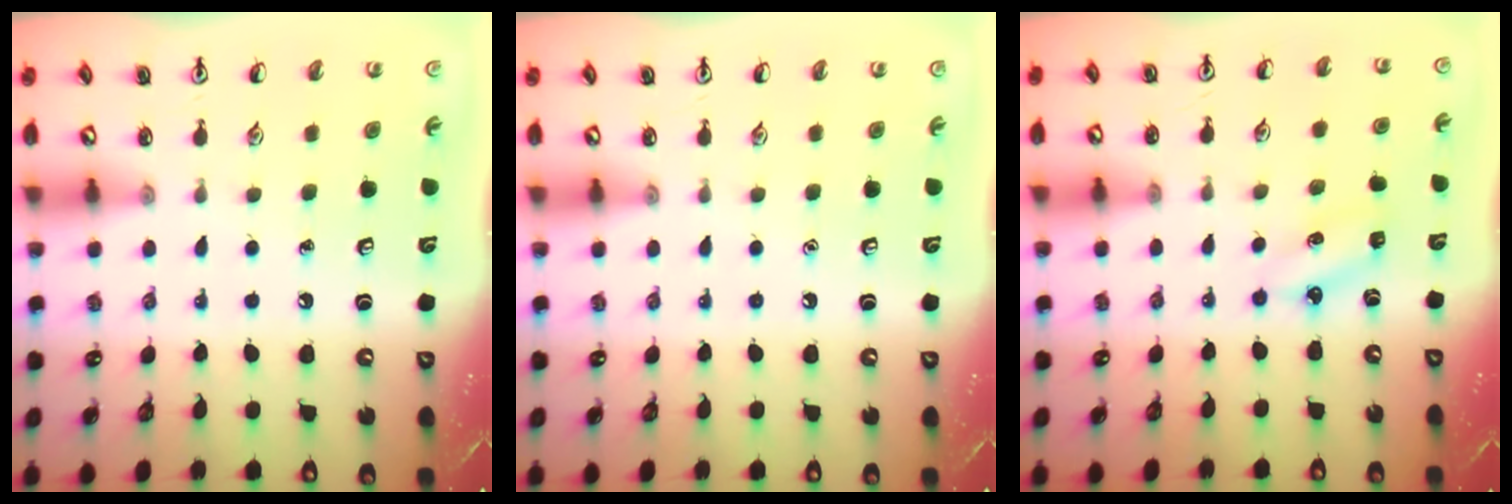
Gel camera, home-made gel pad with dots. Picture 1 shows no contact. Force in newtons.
{"total": 0.0}
{"total": 3.7, "press": 3.5, "slide": 1.1}